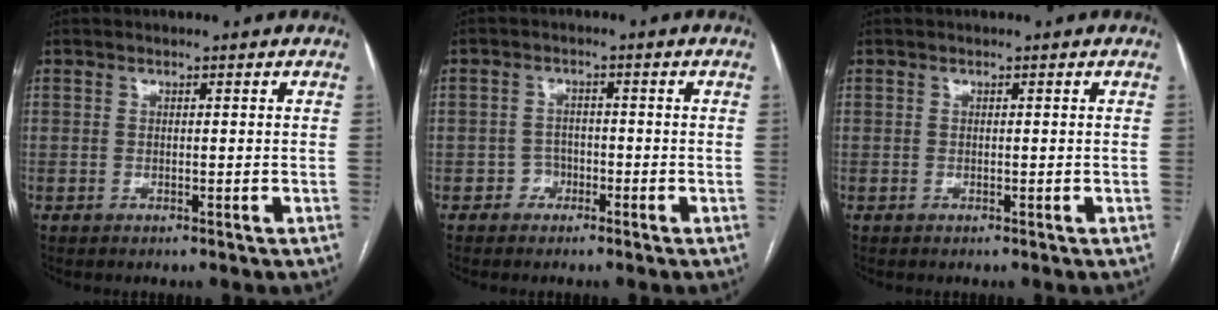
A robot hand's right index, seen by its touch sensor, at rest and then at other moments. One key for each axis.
{"total": 2.4, "fx": -1.2, "fy": 2.1, "fz": -0.1, "tx": 0.011, "ty": 0.012, "tz": -0.027}
{"total": 0.0}